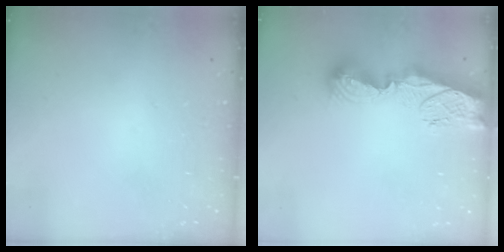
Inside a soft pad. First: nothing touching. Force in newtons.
{"total": 11.5, "press": 11.4, "slide": 1.4}